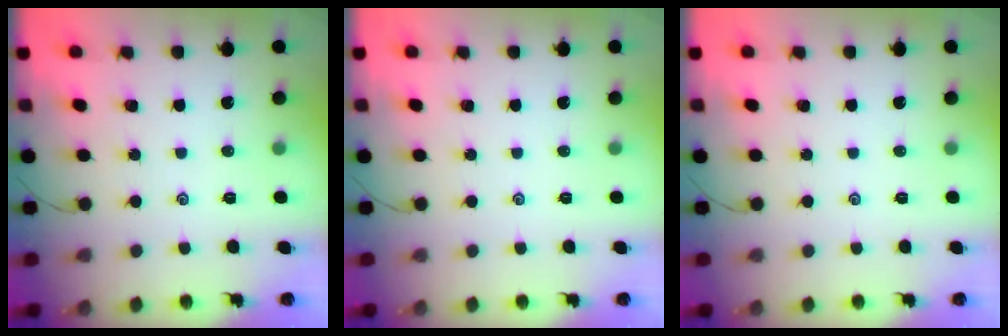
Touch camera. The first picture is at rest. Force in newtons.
{"total": 0.0}
{"total": 0.0}